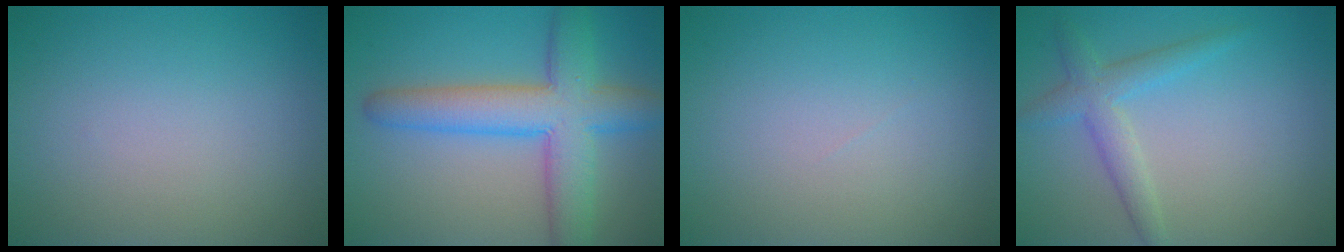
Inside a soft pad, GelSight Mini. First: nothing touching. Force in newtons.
{"total": 7.7, "press": 7.7, "slide": 0.2}
{"total": 0.0}
{"total": 2.8, "press": 2.8, "slide": 0.0}